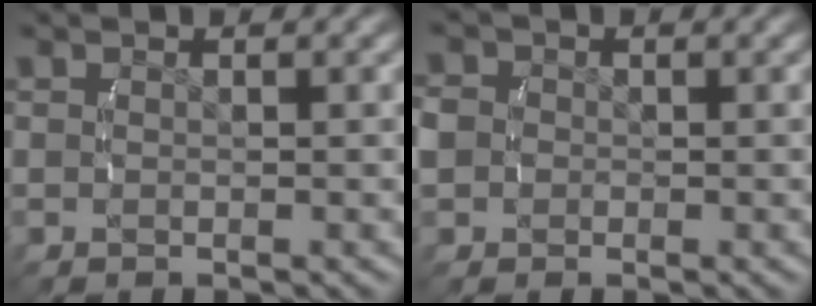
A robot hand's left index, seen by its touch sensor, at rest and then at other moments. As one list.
[{"total": 2.8, "force": [-0.3, 2.6, 1.0], "torque": [-0.037, -0.011, -0.003]}]